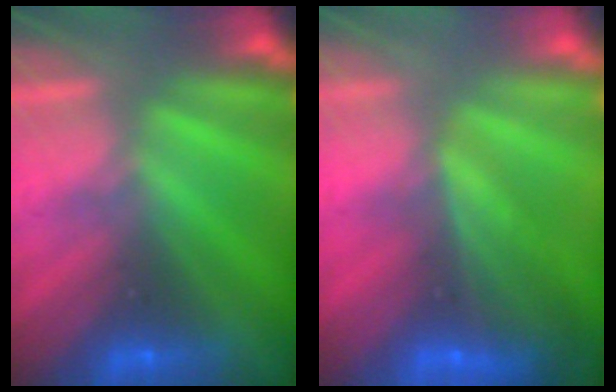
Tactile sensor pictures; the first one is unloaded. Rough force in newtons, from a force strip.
{"total": 7.9}